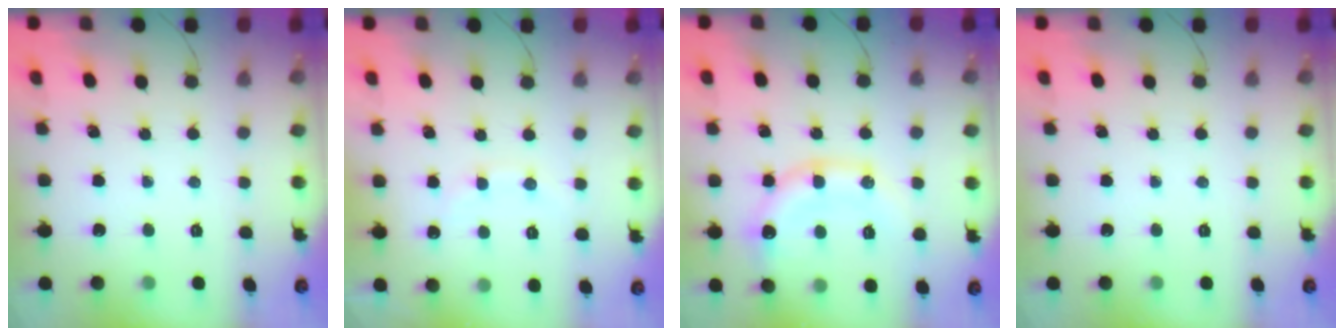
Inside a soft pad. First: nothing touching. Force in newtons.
{"total": 6.2, "press": 6.1, "slide": 1.0}
{"total": 12.9, "press": 12.8, "slide": 1.9}
{"total": 0.0}